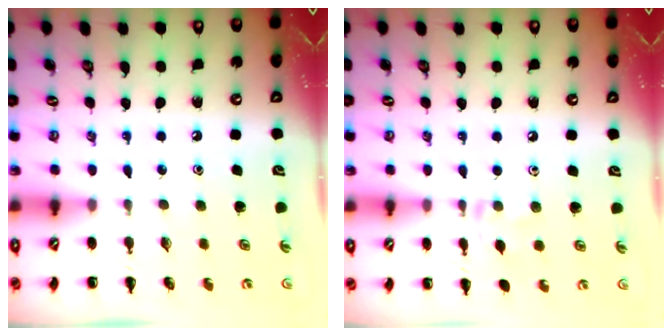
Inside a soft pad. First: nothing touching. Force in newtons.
{"total": 5.0, "press": 4.9, "slide": 1.0}